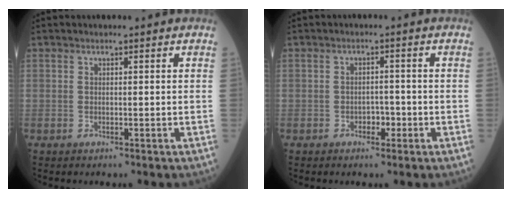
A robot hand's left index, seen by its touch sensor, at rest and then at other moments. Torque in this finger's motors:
{"motor_torque": [-0.36, 0.12, -0.05, -0.01]}